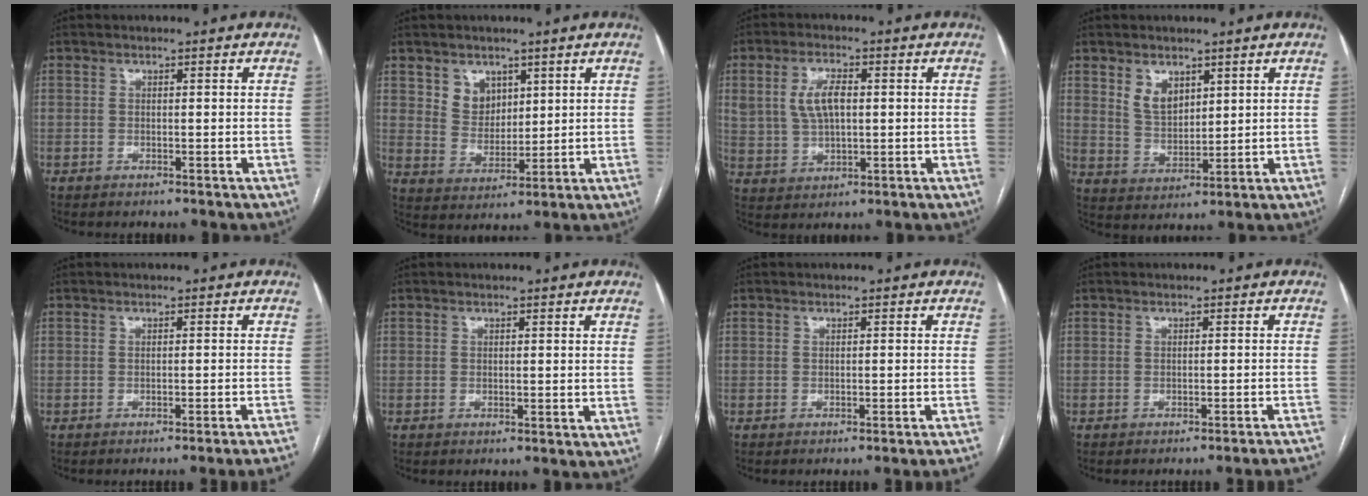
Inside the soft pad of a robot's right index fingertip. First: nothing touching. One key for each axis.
{"total": 5.5, "fx": 3.0, "fy": 4.2, "fz": 1.9, "tx": -0.038, "ty": 0.005, "tz": 0.064}
{"total": 6.8, "fx": 1.4, "fy": 3.5, "fz": 5.6, "tx": -0.118, "ty": 0.013, "tz": 0.036}
{"total": 5.3, "fx": 3.0, "fy": 3.2, "fz": 3.0, "tx": -0.060, "ty": -0.001, "tz": 0.068}
{"total": 10.5, "fx": -10.0, "fy": -2.3, "fz": 2.3, "tx": 0.002, "ty": -0.021, "tz": -0.110}
{"total": 0.0}
{"total": 7.7, "fx": -7.3, "fy": -2.0, "fz": 1.7, "tx": 0.002, "ty": -0.022, "tz": -0.079}
{"total": 11.0, "fx": -10.6, "fy": -1.9, "fz": 1.9, "tx": 0.005, "ty": -0.014, "tz": -0.114}